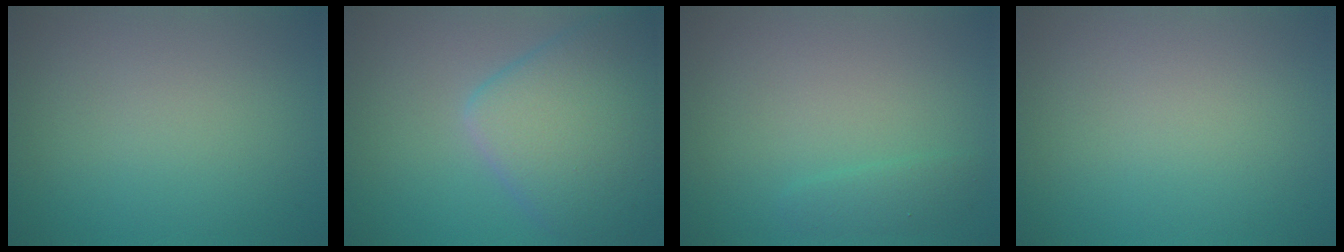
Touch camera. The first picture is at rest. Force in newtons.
{"total": 7.5, "press": 7.5, "slide": 0.1}
{"total": 1.2, "press": 1.2, "slide": 0.1}
{"total": 0.0}